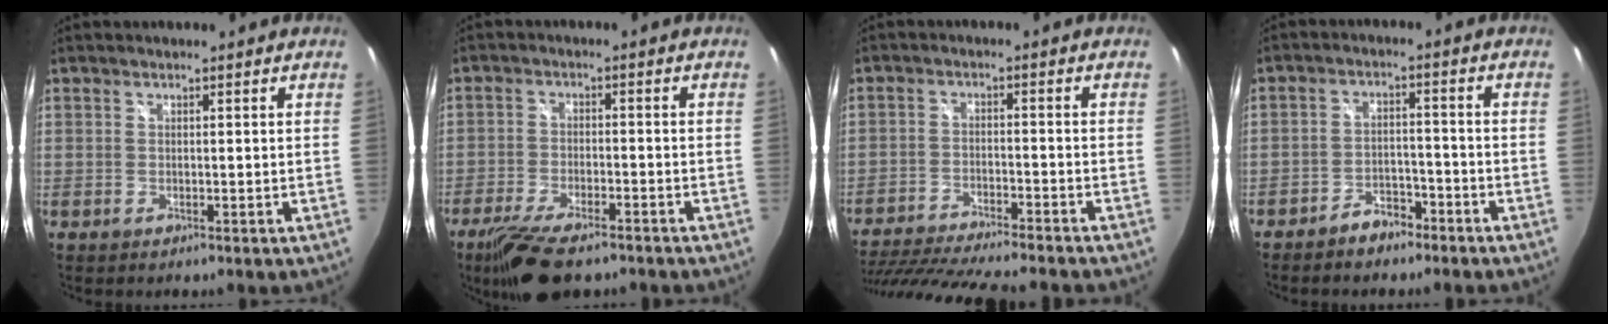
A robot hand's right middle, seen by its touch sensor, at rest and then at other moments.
{"total": 11.4, "force": [-8.5, 3.3, 6.7], "torque": [-0.151, -0.031, -0.149]}
{"total": 19.9, "force": [-17.2, 2.9, 9.5], "torque": [-0.189, -0.037, -0.270]}
{"total": 4.7, "force": [-3.8, 2.2, 1.7], "torque": [-0.046, 0.015, -0.056]}